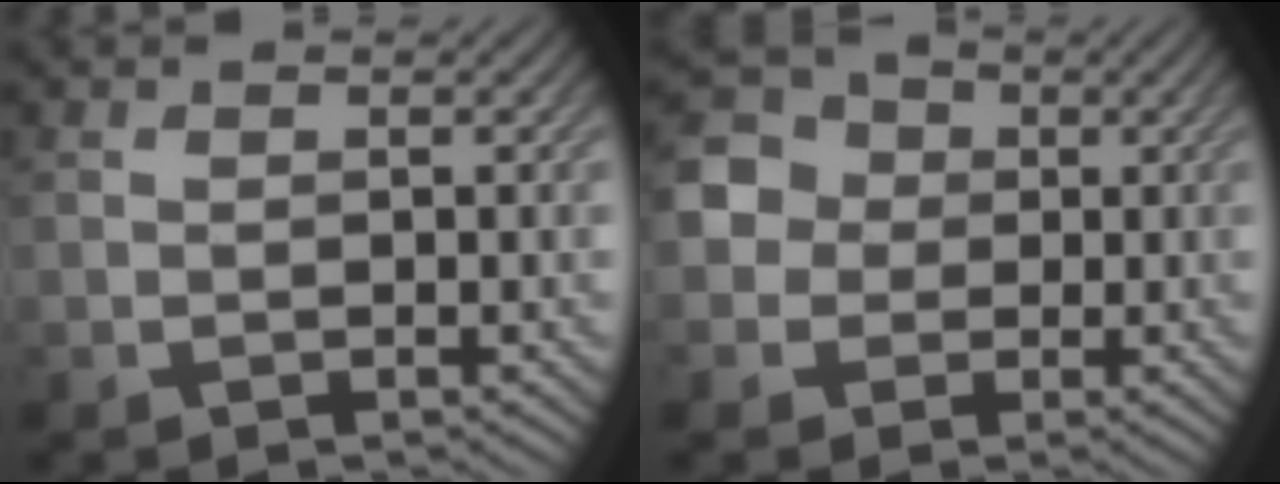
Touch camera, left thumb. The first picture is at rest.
{"total": 7.6, "force": [0.7, 7.2, 2.4], "torque": [-0.089, 0.025, -0.022]}